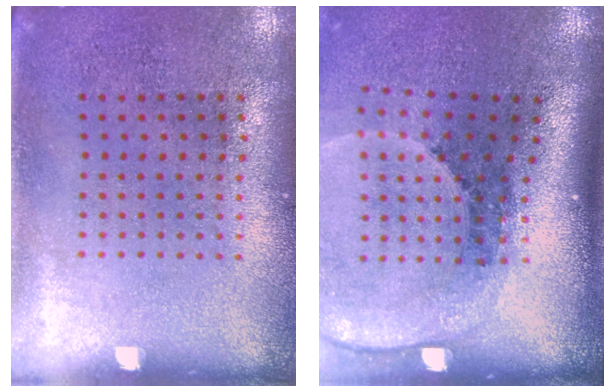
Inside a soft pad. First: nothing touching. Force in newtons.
{"total": 2.7, "press": 1.9, "slide": 2.0}